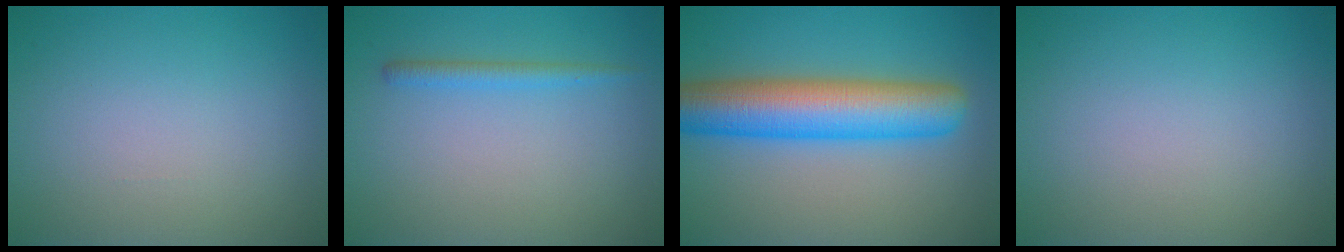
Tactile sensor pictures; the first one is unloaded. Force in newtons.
{"total": 1.4, "press": 1.4, "slide": 0.1}
{"total": 9.0, "press": 9.0, "slide": 0.2}
{"total": 0.0}